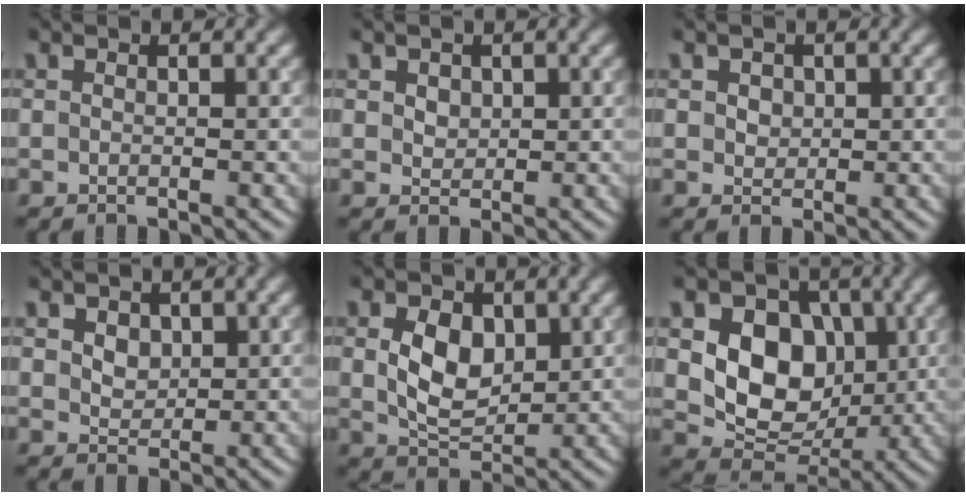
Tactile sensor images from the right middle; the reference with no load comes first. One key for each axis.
{"total": 1.5, "fx": 0.7, "fy": 1.1, "fz": 0.7, "tx": -0.011, "ty": 0.005, "tz": 0.007}
{"total": 1.7, "fx": 0.6, "fy": 1.3, "fz": 0.8, "tx": -0.011, "ty": 0.011, "tz": 0.005}
{"total": 2.3, "fx": 1.0, "fy": 1.6, "fz": 1.2, "tx": -0.023, "ty": 0.006, "tz": 0.016}
{"total": 4.6, "fx": 0.9, "fy": 3.1, "fz": 3.3, "tx": -0.072, "ty": -0.004, "tz": 0.017}
{"total": 8.1, "fx": 1.2, "fy": 6.3, "fz": 5.0, "tx": -0.090, "ty": -0.010, "tz": 0.017}